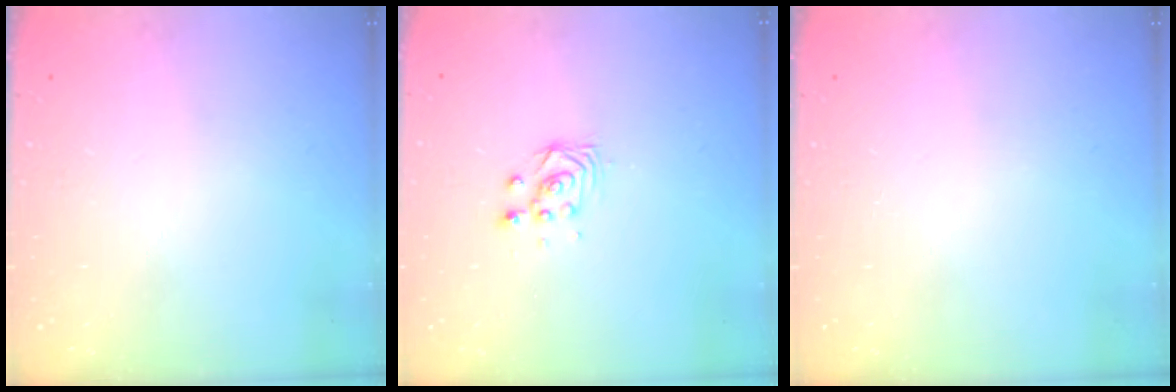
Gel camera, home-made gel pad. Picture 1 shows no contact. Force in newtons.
{"total": 2.9, "press": 2.9, "slide": 0.4}
{"total": 0.0}